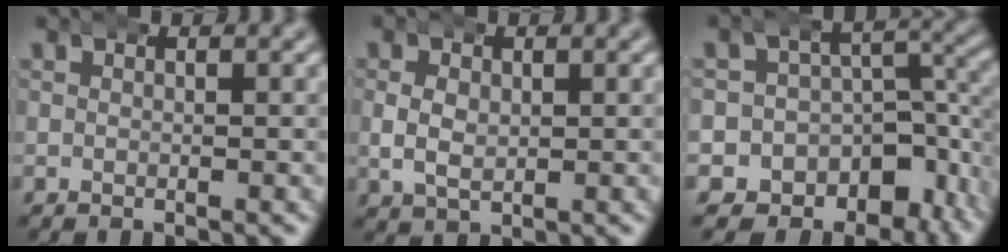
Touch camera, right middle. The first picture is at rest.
{"total": 2.7, "force": [0.0, 2.2, 1.6], "torque": [-0.040, -0.009, 0.009]}
{"total": 16.2, "force": [-7.2, 13.4, 5.6], "torque": [-0.123, -0.061, -0.118]}